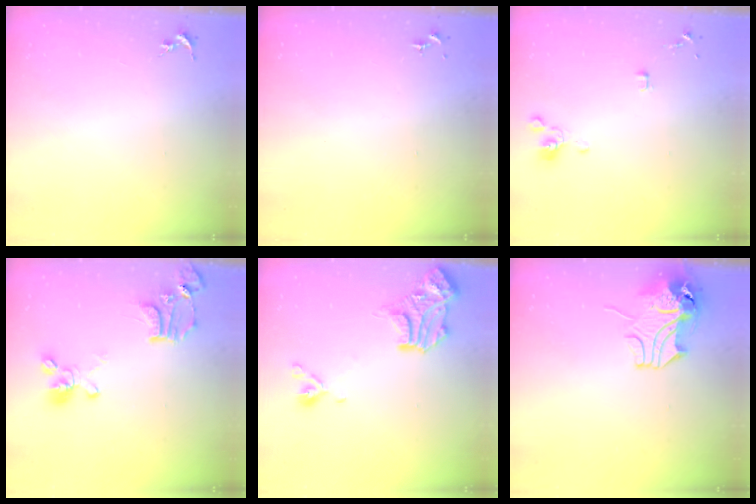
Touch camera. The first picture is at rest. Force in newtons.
{"total": 0.0}
{"total": 4.0, "press": 4.0, "slide": 0.8}
{"total": 15.3, "press": 15.3, "slide": 1.1}
{"total": 14.9, "press": 14.8, "slide": 1.2}
{"total": 10.6, "press": 10.5, "slide": 1.8}